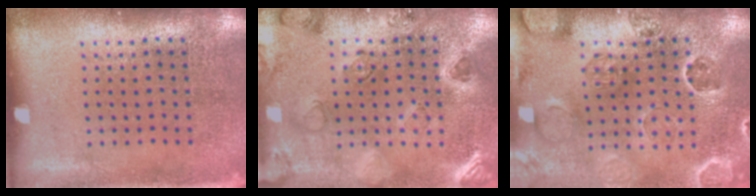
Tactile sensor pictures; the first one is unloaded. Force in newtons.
{"total": 0.8, "press": 0.7, "slide": 0.3}
{"total": 2.6, "press": 2.5, "slide": 0.8}